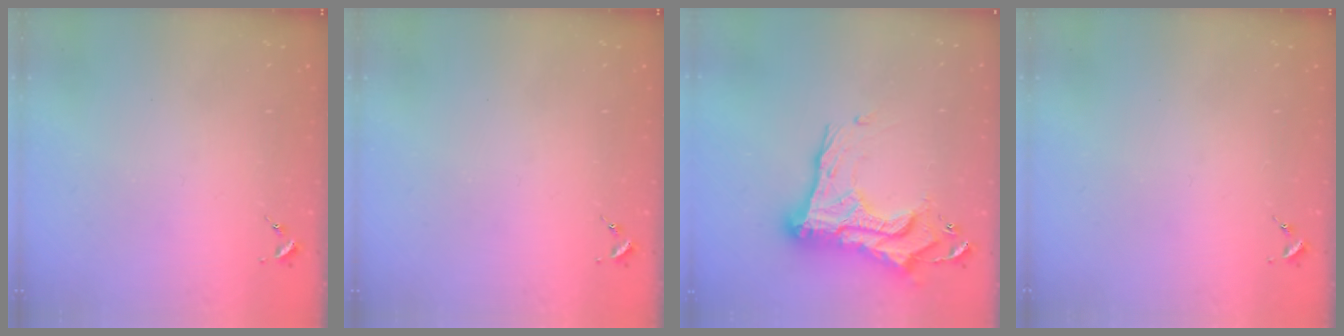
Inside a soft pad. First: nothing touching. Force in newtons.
{"total": 0.0}
{"total": 24.9, "press": 24.8, "slide": 1.8}
{"total": 0.0}